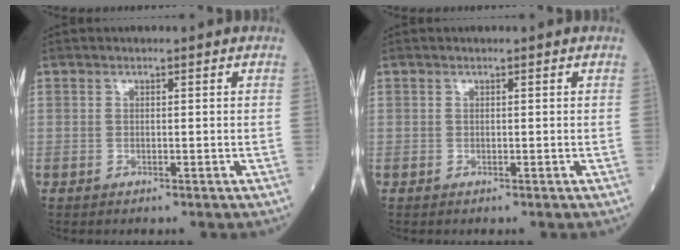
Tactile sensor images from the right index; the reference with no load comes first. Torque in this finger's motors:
{"motor_torque": [0.01, 0.01, -0.03, 0.01]}